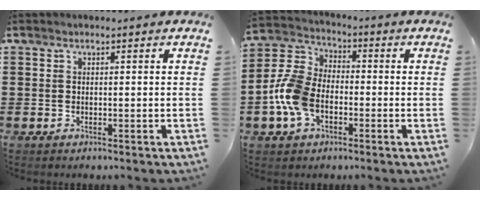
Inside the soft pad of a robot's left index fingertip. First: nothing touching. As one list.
[{"total": 8.8, "force": [-2.7, 5.7, 6.2], "torque": [-0.173, 0.001, -0.061]}]